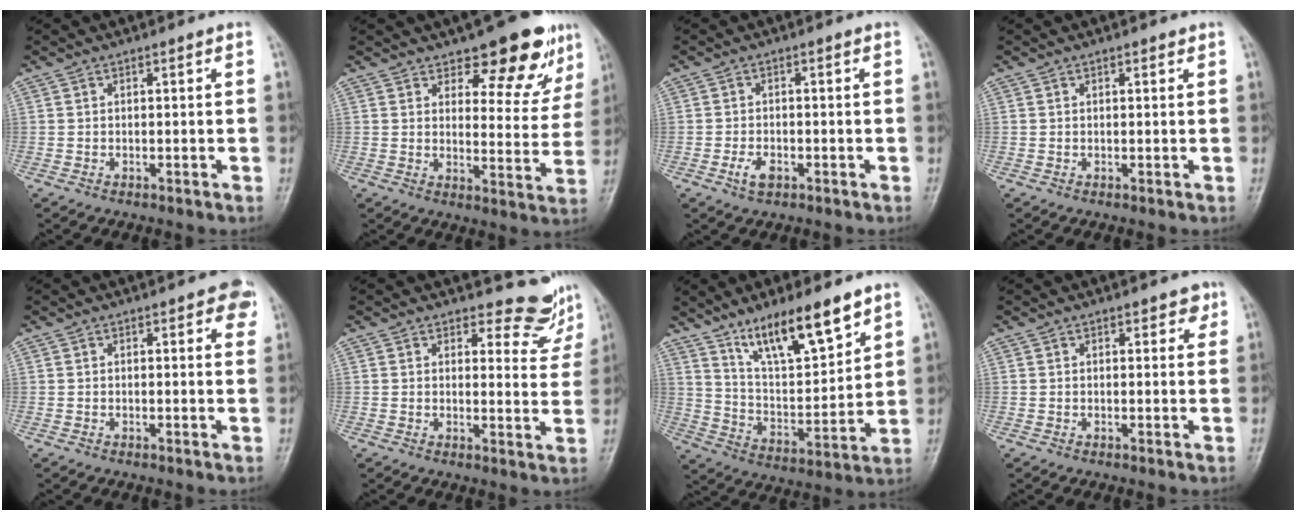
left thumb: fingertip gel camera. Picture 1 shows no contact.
{"total": 13.0, "force": [9.2, 5.5, 7.3], "torque": [-0.043, -0.060, 0.119]}
{"total": 2.8, "force": [-1.3, 1.6, 1.9], "torque": [-0.038, 0.002, -0.022]}
{"total": 0.9, "force": [0.6, 0.4, 0.4], "torque": [-0.006, -0.003, 0.006]}
{"total": 3.7, "force": [1.9, 1.6, 2.8], "torque": [-0.012, -0.003, 0.013]}
{"total": 6.9, "force": [6.6, 2.2, 0.2], "torque": [0.026, -0.064, 0.067]}
{"total": 15.7, "force": [10.8, 4.4, 10.6], "torque": [-0.156, -0.058, 0.202]}
{"total": 2.2, "force": [1.5, 1.3, 1.1], "torque": [0.008, -0.005, 0.014]}